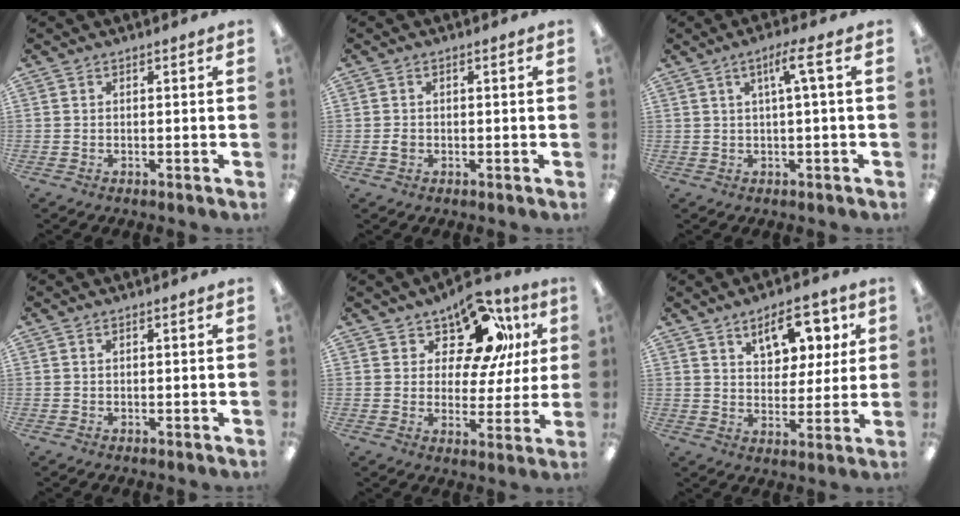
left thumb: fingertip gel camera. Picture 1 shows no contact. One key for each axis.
{"total": 1.5, "fx": -0.2, "fy": 1.1, "fz": 1.0, "tx": -0.019, "ty": 0.003, "tz": -0.004}
{"total": 5.9, "fx": 2.0, "fy": 0.7, "fz": 5.5, "tx": -0.104, "ty": 0.000, "tz": 0.028}
{"total": 0.6, "fx": 0.2, "fy": 0.2, "fz": 0.5, "tx": -0.010, "ty": 0.003, "tz": 0.003}
{"total": 14.1, "fx": 8.9, "fy": 8.0, "fz": 7.4, "tx": -0.119, "ty": -0.050, "tz": 0.160}
{"total": 11.0, "fx": 6.5, "fy": 6.1, "fz": 6.3, "tx": -0.072, "ty": -0.024, "tz": 0.110}